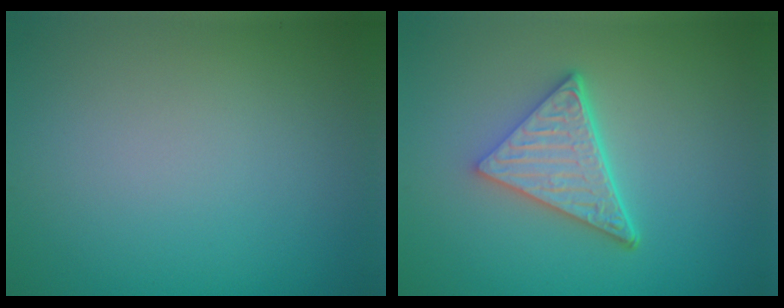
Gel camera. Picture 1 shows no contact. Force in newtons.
{"total": 4.9, "press": 3.7, "slide": 3.2}